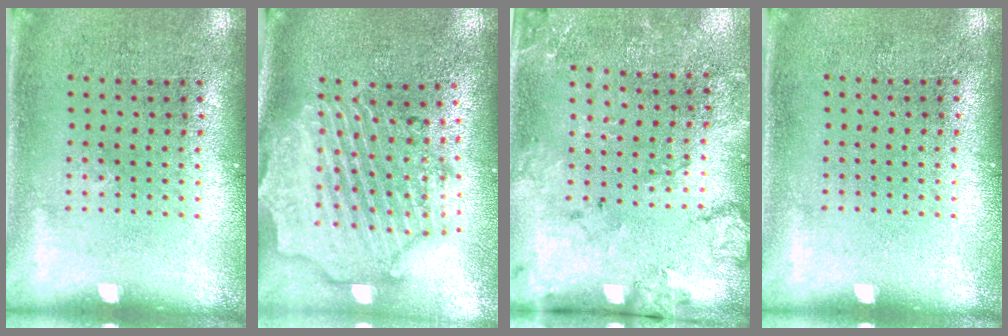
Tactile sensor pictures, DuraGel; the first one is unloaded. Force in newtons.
{"total": 3.0, "press": 2.6, "slide": 1.5}
{"total": 1.8, "press": 1.7, "slide": 0.7}
{"total": 0.0}